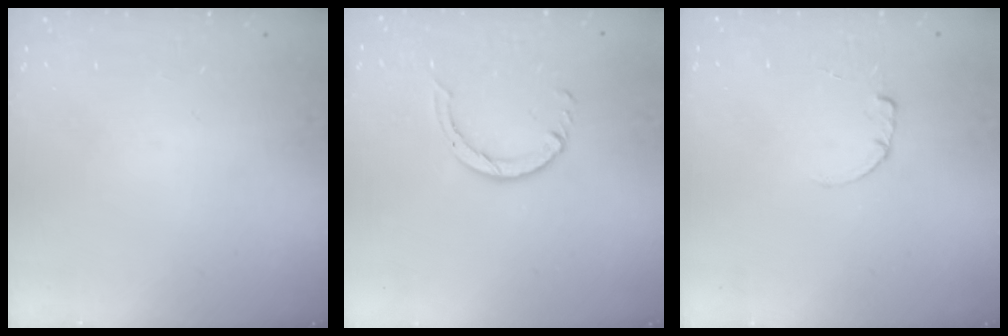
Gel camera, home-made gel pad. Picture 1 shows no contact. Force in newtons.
{"total": 4.7, "press": 4.7, "slide": 0.4}
{"total": 0.6, "press": 0.6, "slide": 0.1}